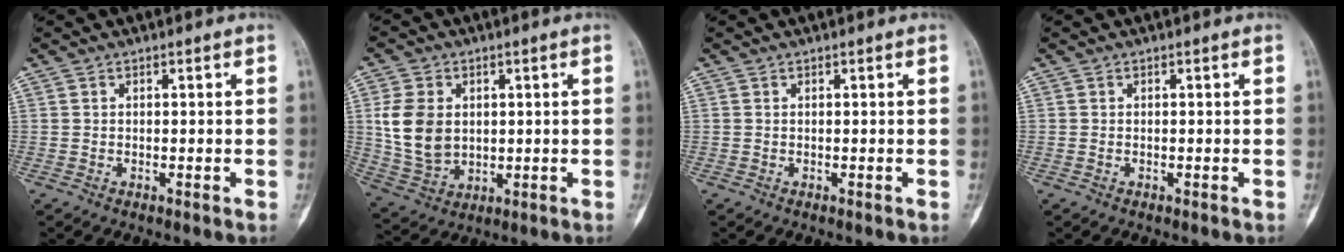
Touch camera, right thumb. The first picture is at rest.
{"total": 10.5, "force": [1.4, 7.8, 6.9], "torque": [-0.118, -0.009, 0.039]}
{"total": 0.0}
{"total": 0.0}